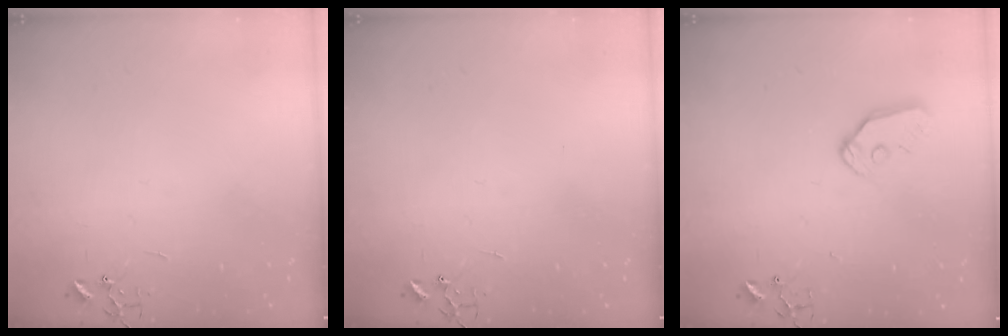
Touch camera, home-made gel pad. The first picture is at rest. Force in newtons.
{"total": 0.0}
{"total": 9.0, "press": 8.9, "slide": 0.9}